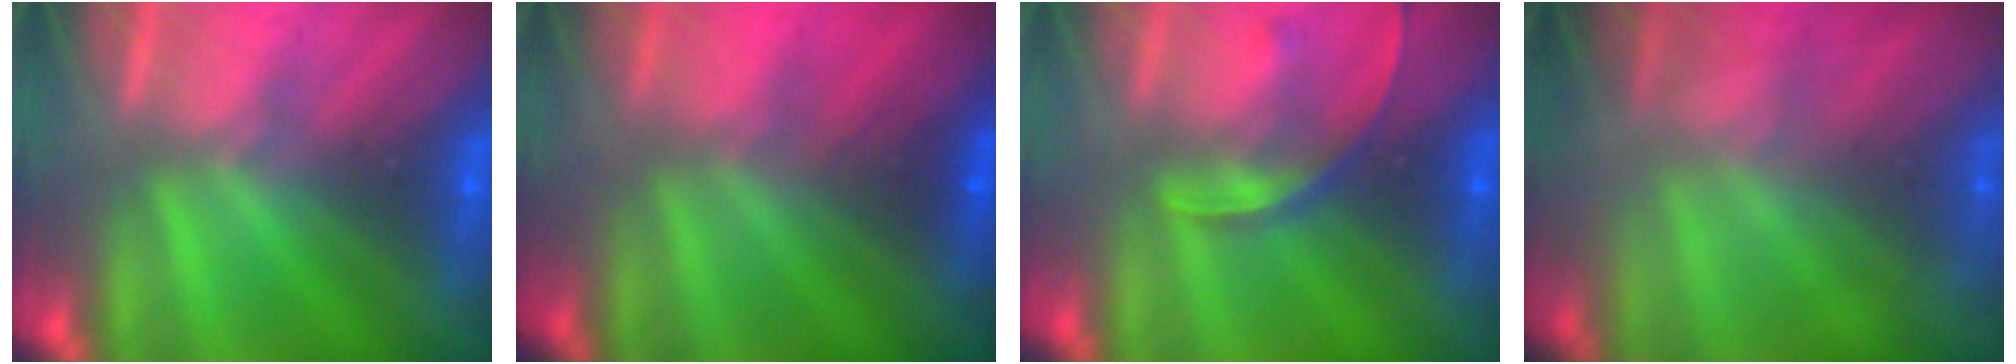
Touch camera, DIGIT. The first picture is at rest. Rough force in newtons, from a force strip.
{"total": 1.7}
{"total": 2.5}
{"total": 7.9}